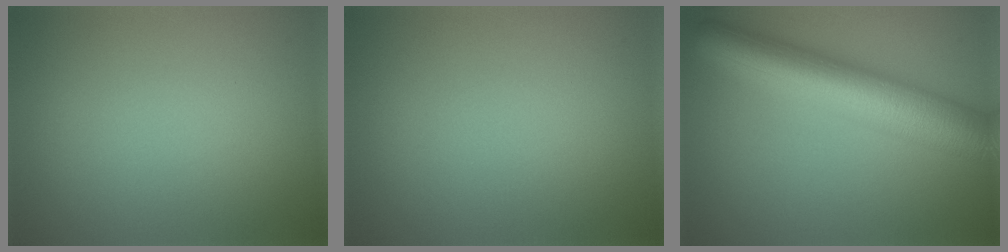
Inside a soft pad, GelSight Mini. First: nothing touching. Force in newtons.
{"total": 0.0}
{"total": 9.5, "press": 9.5, "slide": 0.2}